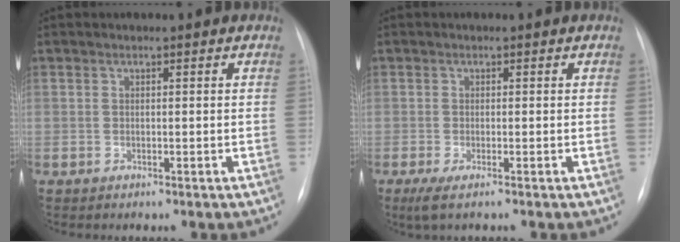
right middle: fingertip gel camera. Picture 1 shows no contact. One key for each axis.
{"total": 2.4, "fx": -1.5, "fy": 0.1, "fz": 1.8, "tx": -0.040, "ty": -0.009, "tz": -0.031}